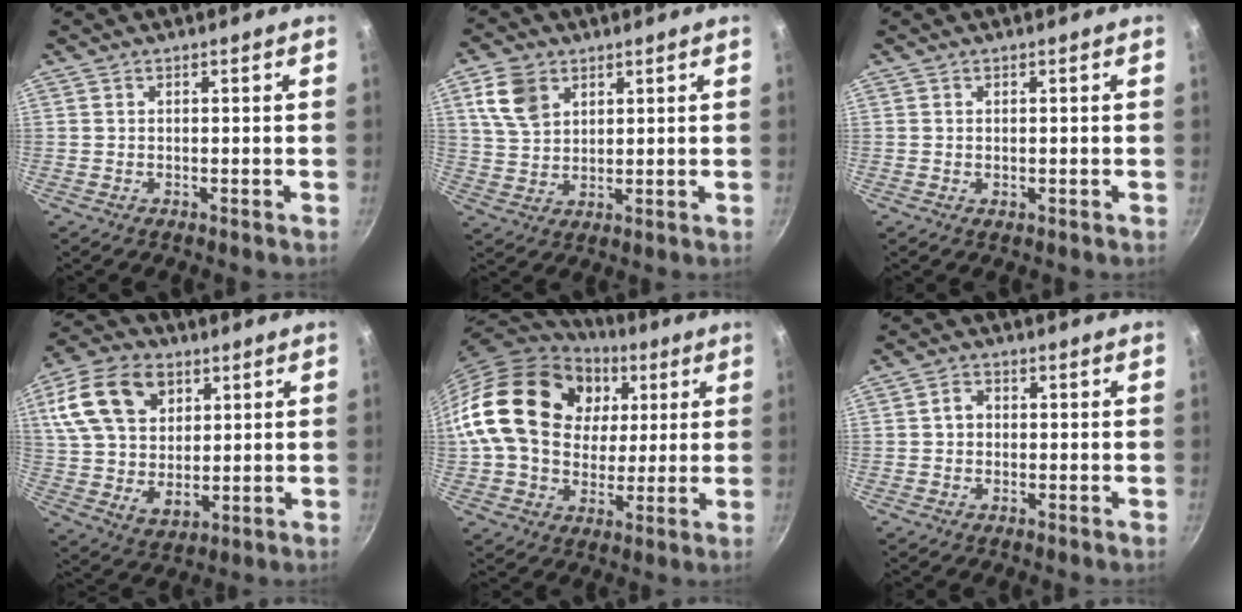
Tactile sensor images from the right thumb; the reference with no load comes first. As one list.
[{"total": 8.3, "force": [3.8, 5.8, 4.6], "torque": [-0.072, -0.007, 0.075]}, {"total": 0.7, "force": [0.1, 0.5, 0.5], "torque": [-0.007, -0.001, 0.000]}, {"total": 18.9, "force": [6.8, 13.2, 11.8], "torque": [-0.193, -0.008, 0.122]}, {"total": 25.0, "force": [6.3, 18.6, 15.4], "torque": [-0.256, 0.011, 0.107]}, {"total": 2.7, "force": [-0.3, 2.4, 1.2], "torque": [-0.010, 0.010, -0.010]}]